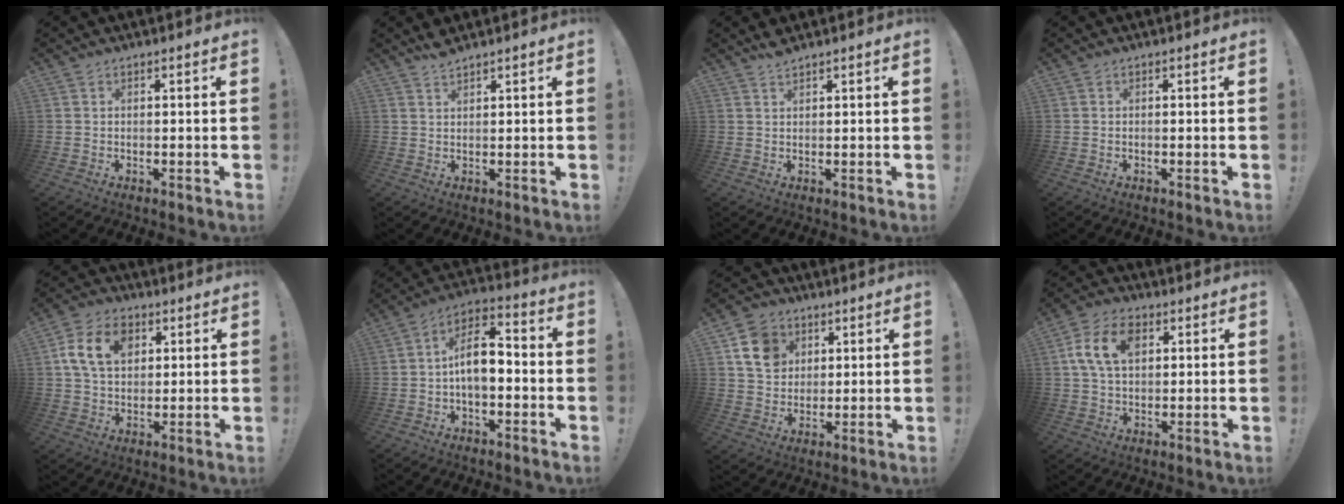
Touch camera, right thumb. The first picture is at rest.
{"total": 2.8, "force": [2.6, 0.5, 0.8], "torque": [-0.013, -0.013, 0.046]}
{"total": 2.3, "force": [2.1, 0.4, 0.7], "torque": [-0.008, -0.009, 0.037]}
{"total": 0.0}
{"total": 12.8, "force": [4.3, 9.3, 7.8], "torque": [-0.127, 0.002, 0.082]}
{"total": 10.3, "force": [-1.1, 5.7, 8.5], "torque": [-0.156, 0.015, -0.016]}
{"total": 12.2, "force": [4.9, 10.1, 4.9], "torque": [-0.073, -0.009, 0.101]}
{"total": 11.7, "force": [3.2, 7.8, 8.1], "torque": [-0.149, 0.011, 0.060]}